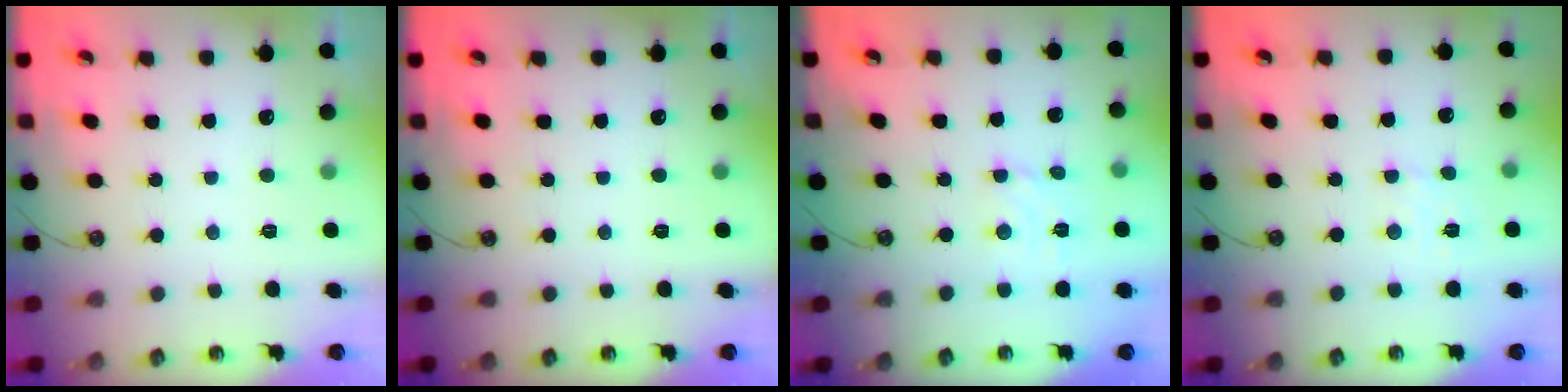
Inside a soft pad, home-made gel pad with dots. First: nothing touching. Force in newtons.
{"total": 0.0}
{"total": 2.8, "press": 2.7, "slide": 0.4}
{"total": 2.5, "press": 2.5, "slide": 0.4}